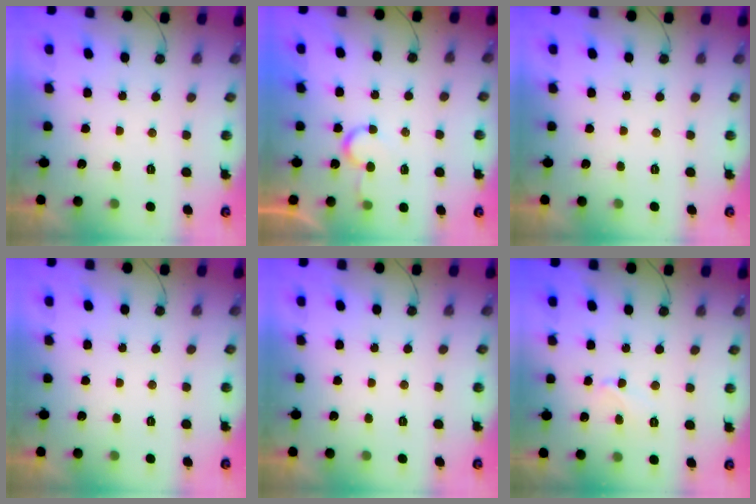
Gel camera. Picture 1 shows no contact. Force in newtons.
{"total": 6.1, "press": 6.1, "slide": 0.5}
{"total": 0.0}
{"total": 0.0}
{"total": 0.0}
{"total": 5.0, "press": 5.0, "slide": 0.5}